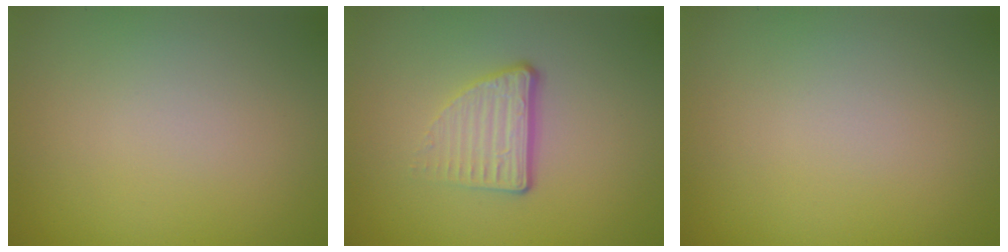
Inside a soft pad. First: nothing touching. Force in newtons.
{"total": 3.5, "press": 2.3, "slide": 2.6}
{"total": 0.0}